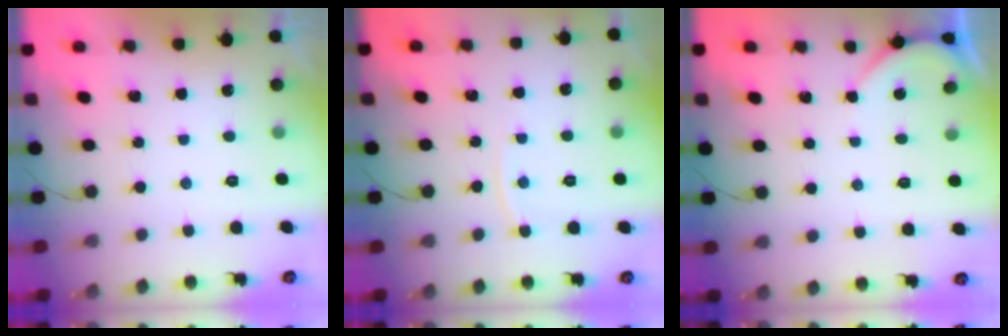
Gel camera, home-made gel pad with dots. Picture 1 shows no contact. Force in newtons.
{"total": 3.9, "press": 3.9, "slide": 0.6}
{"total": 2.9, "press": 2.9, "slide": 0.4}